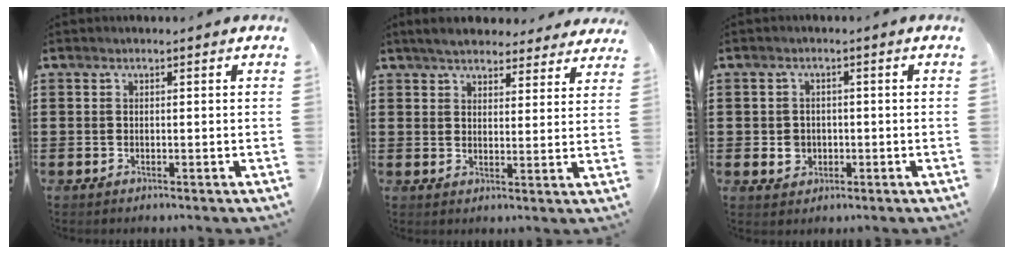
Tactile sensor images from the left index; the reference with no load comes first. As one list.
[{"total": 4.8, "force": [4.6, 0.8, 1.1], "torque": [-0.037, -0.009, 0.086]}, {"total": 2.5, "force": [-0.4, 2.4, 0.8], "torque": [-0.024, 0.005, -0.010]}]